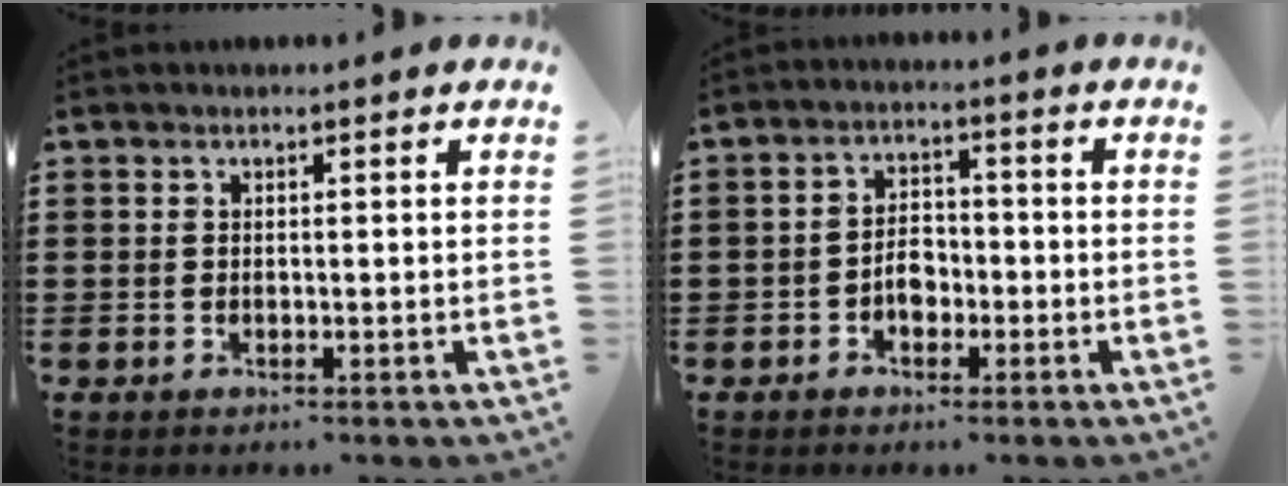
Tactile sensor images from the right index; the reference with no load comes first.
{"total": 3.5, "force": [-1.3, 2.5, 2.2], "torque": [-0.044, 0.006, -0.026]}